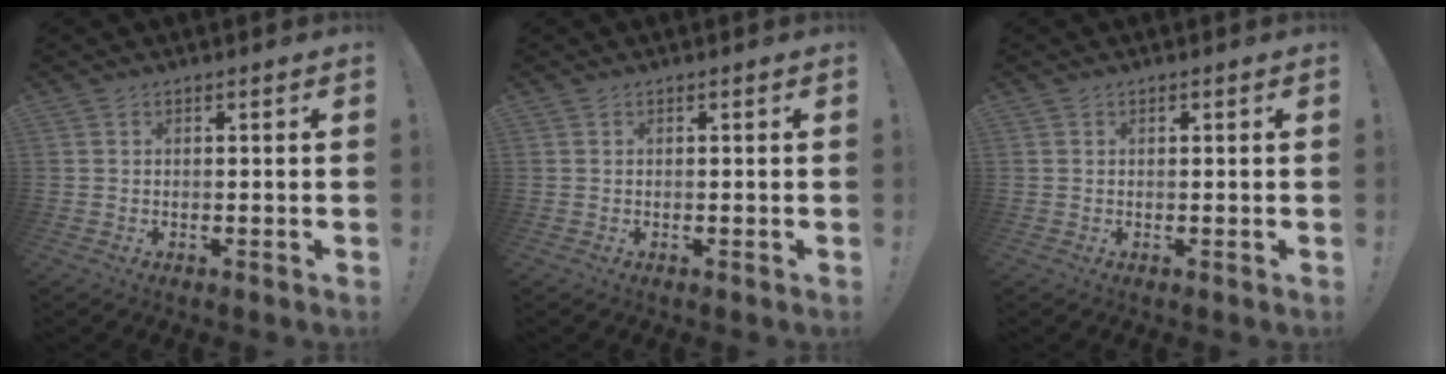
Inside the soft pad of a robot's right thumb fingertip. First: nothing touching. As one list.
[{"total": 0.0}, {"total": 0.0}]